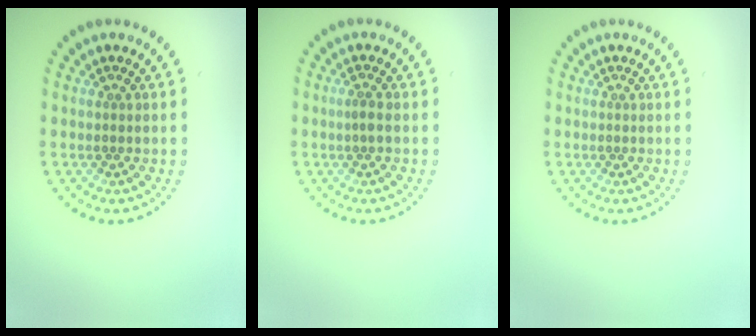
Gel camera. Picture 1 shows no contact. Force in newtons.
{"total": 1.0, "press": 0.8, "slide": 0.7}
{"total": 0.0}